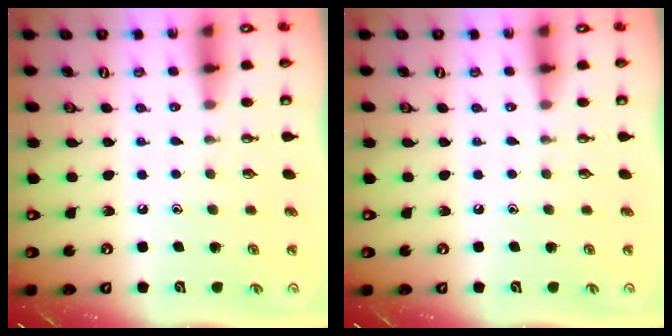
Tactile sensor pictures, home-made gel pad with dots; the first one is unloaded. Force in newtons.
{"total": 0.0}